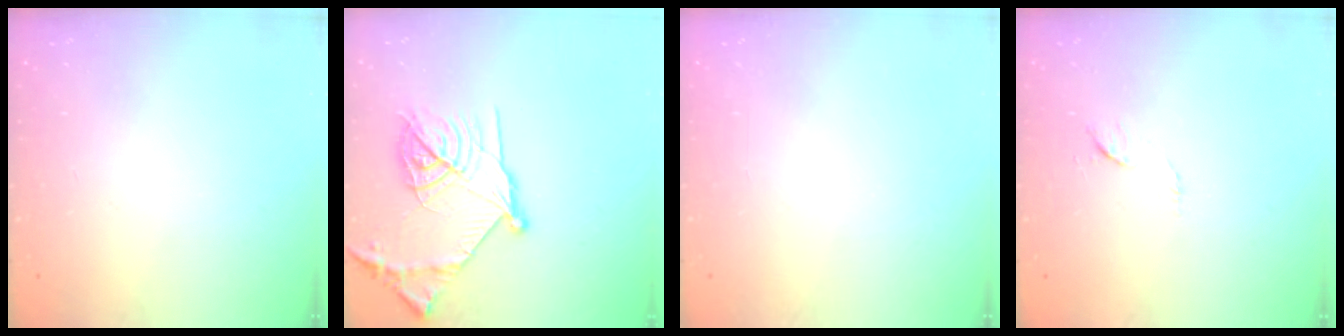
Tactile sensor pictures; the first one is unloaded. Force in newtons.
{"total": 18.5, "press": 18.4, "slide": 1.6}
{"total": 0.0}
{"total": 4.6, "press": 4.5, "slide": 0.5}